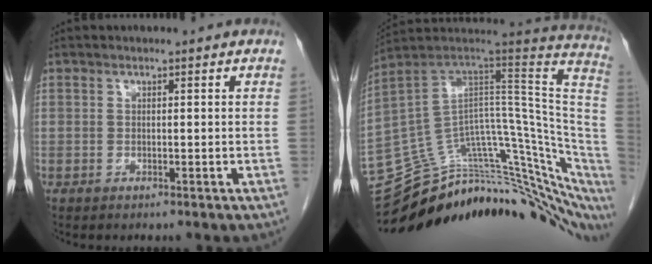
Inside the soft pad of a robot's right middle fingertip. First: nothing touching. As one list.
[{"total": 30.0, "force": [-26.3, 5.7, 13.3], "torque": [-0.056, 0.048, -0.348]}]